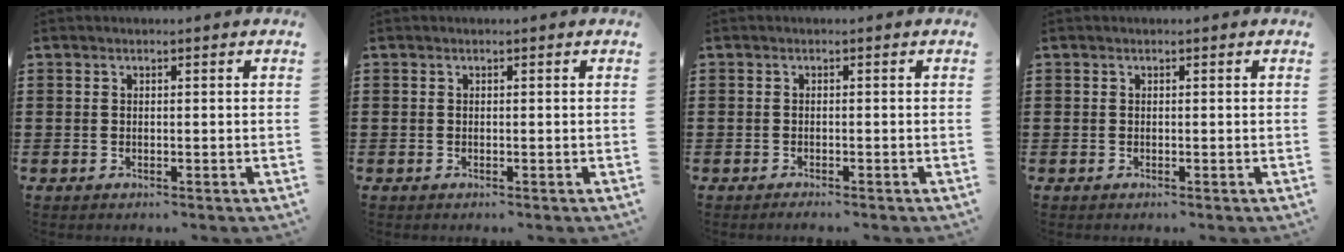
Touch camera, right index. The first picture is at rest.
{"total": 0.0}
{"total": 0.6, "force": [-0.6, 0.0, 0.0], "torque": [-0.002, -0.003, -0.011]}
{"total": 0.0}